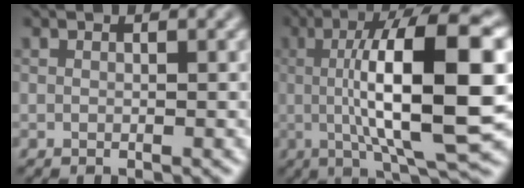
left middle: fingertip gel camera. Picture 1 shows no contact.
{"total": 13.7, "force": [0.6, 3.1, 13.3], "torque": [-0.191, 0.012, 0.007]}